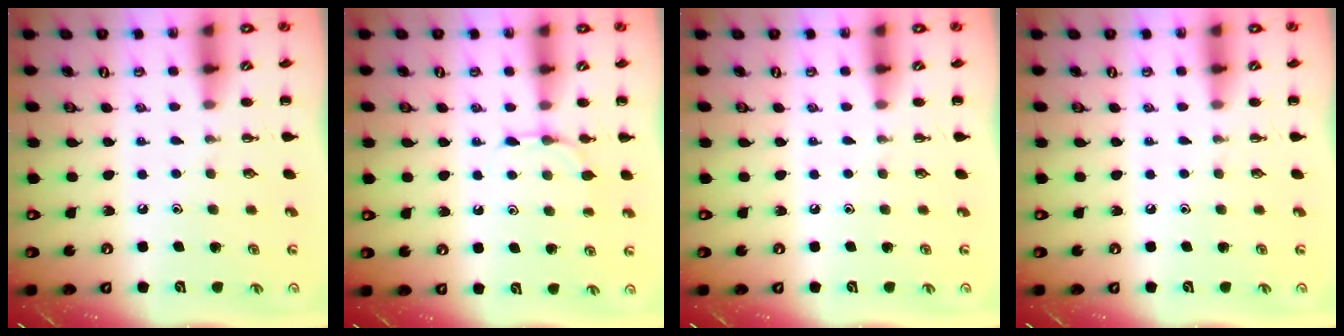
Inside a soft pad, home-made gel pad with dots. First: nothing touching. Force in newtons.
{"total": 4.9, "press": 4.6, "slide": 1.5}
{"total": 0.0}
{"total": 0.0}